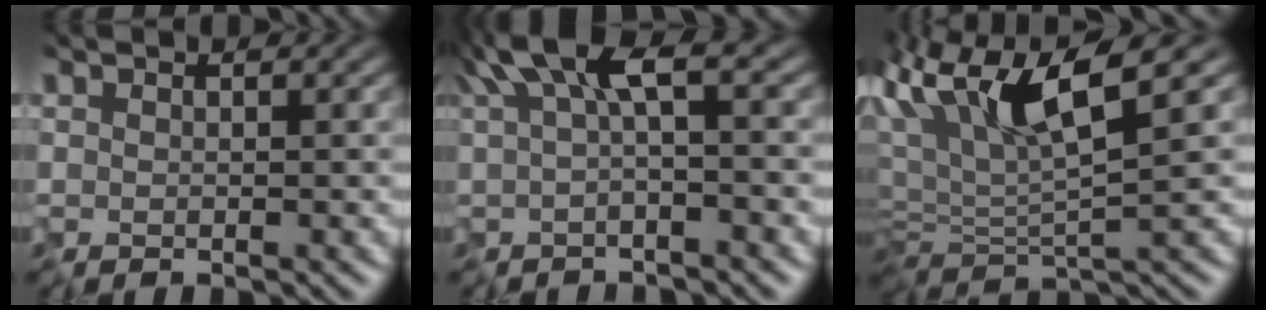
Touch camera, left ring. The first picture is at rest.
{"total": 4.8, "force": [1.3, 1.5, 4.4], "torque": [-0.086, 0.008, 0.024]}
{"total": 9.0, "force": [3.0, 2.2, 8.1], "torque": [-0.155, 0.015, 0.055]}